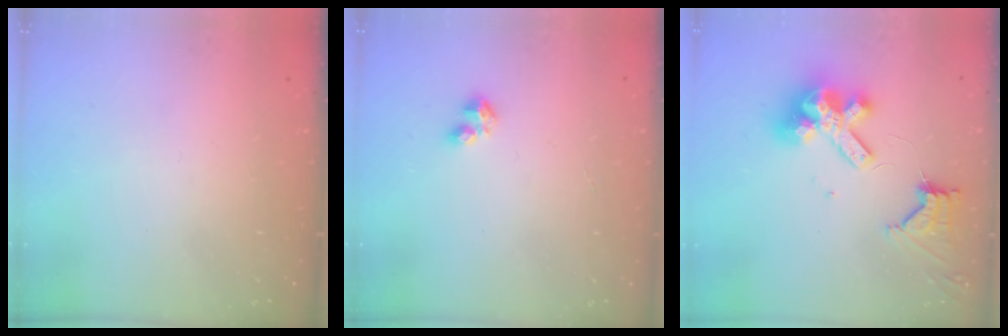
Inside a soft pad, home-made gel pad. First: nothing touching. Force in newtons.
{"total": 3.2, "press": 3.2, "slide": 0.5}
{"total": 14.3, "press": 14.2, "slide": 1.7}